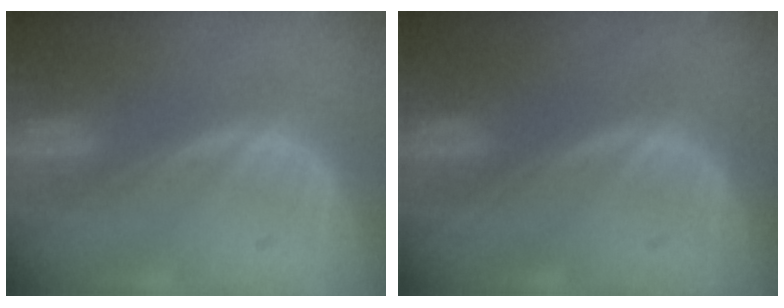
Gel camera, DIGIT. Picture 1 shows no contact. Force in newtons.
{"total": 0.0}